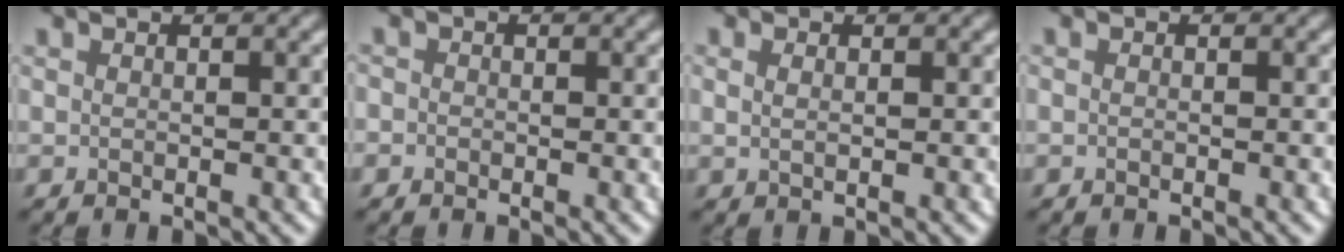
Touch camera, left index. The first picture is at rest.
{"total": 0.8, "force": [-0.3, 0.7, 0.1], "torque": [0.002, -0.005, -0.009]}
{"total": 1.4, "force": [0.7, 0.8, 1.0], "torque": [-0.017, -0.002, 0.001]}
{"total": 0.0}